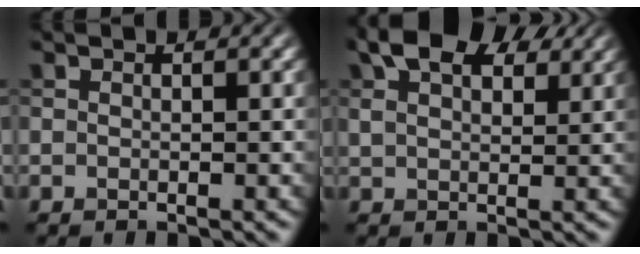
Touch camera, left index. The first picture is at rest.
{"total": 8.0, "force": [4.9, 4.0, 4.8], "torque": [-0.089, 0.020, 0.080]}